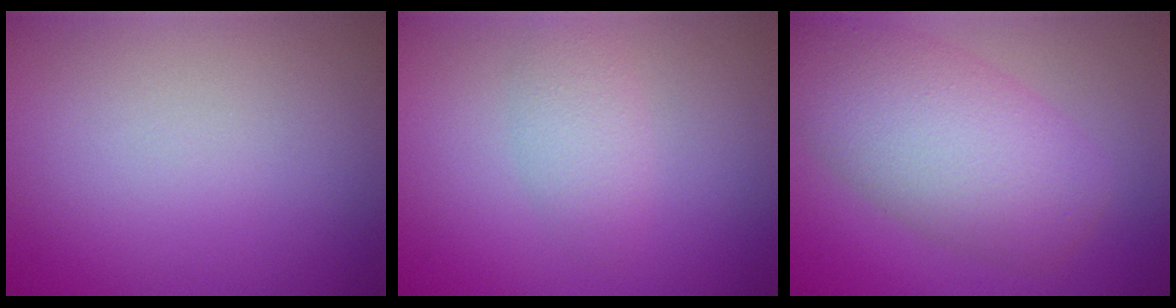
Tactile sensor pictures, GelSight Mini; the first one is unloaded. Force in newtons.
{"total": 2.1, "press": 2.1, "slide": 0.1}
{"total": 8.0, "press": 7.9, "slide": 0.4}